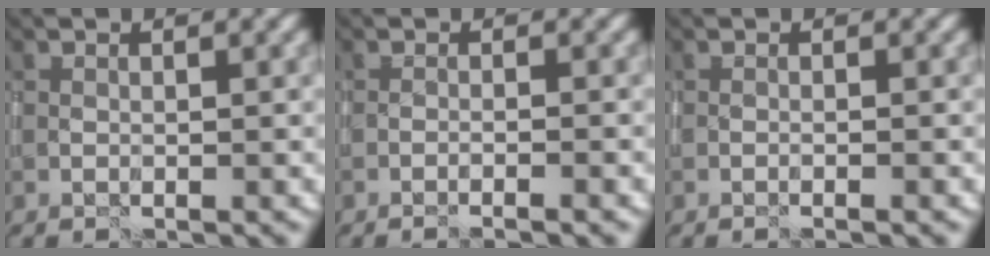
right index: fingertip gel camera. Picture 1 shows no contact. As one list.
[{"total": 2.0, "force": [-1.3, 0.3, 1.4], "torque": [-0.014, 0.010, -0.028]}, {"total": 1.0, "force": [-0.5, 0.2, 0.9], "torque": [-0.009, 0.004, -0.013]}]